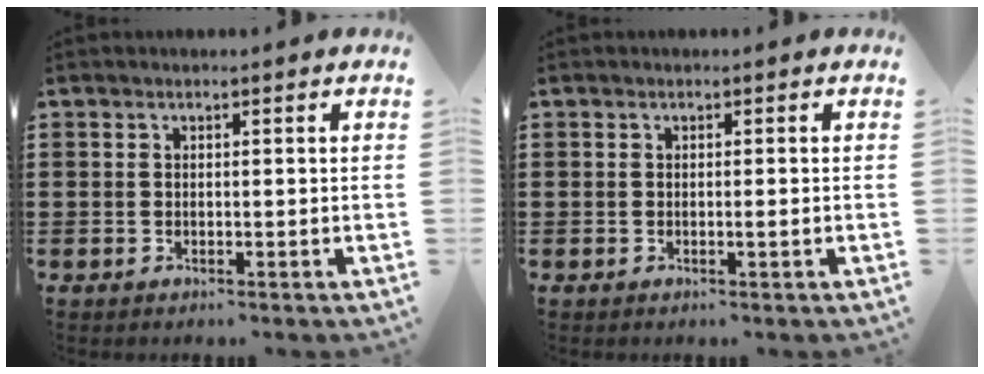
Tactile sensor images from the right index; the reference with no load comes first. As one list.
[{"total": 0.8, "force": [-0.2, 0.0, 0.8], "torque": [-0.012, -0.004, -0.002]}]